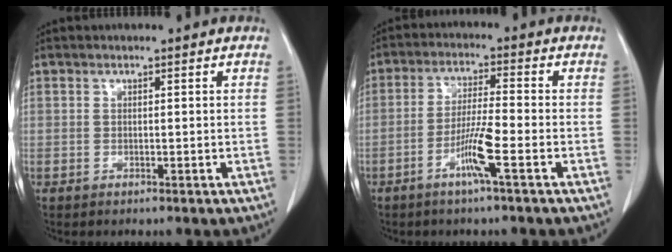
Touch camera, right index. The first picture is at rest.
{"total": 6.2, "force": [-2.9, -0.5, 5.5], "torque": [-0.110, -0.006, -0.059]}